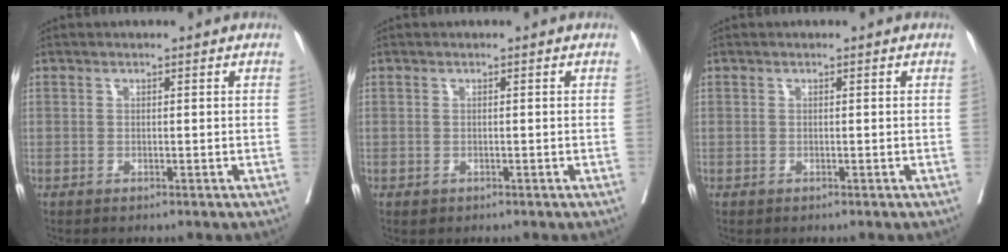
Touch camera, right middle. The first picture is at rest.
{"total": 0.6, "force": [-0.3, 0.5, 0.2], "torque": [-0.005, 0.002, 0.000]}
{"total": 0.0}